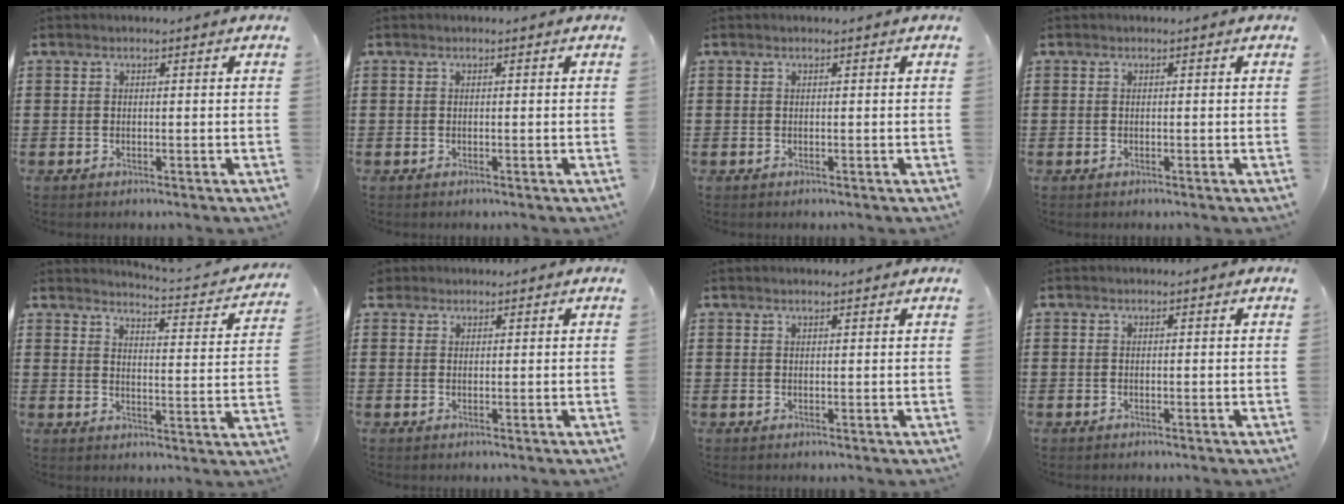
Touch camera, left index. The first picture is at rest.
{"total": 0.0}
{"total": 0.0}
{"total": 0.0}
{"total": 2.8, "force": [2.7, -0.3, 0.7], "torque": [-0.025, -0.031, 0.037]}
{"total": 1.3, "force": [1.1, 0.7, 0.0], "torque": [-0.004, 0.004, 0.023]}
{"total": 0.9, "force": [0.8, 0.0, 0.4], "torque": [-0.007, -0.001, 0.016]}
{"total": 0.0}